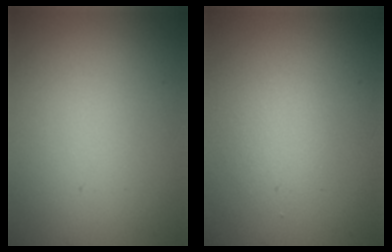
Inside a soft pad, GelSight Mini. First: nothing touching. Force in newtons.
{"total": 1.5, "press": 1.4, "slide": 0.1}